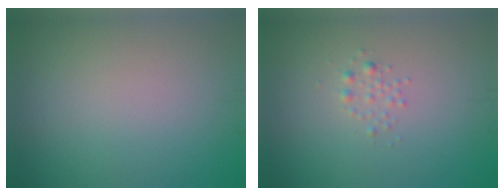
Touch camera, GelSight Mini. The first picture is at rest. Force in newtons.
{"total": 0.9, "press": 0.9, "slide": 0.0}